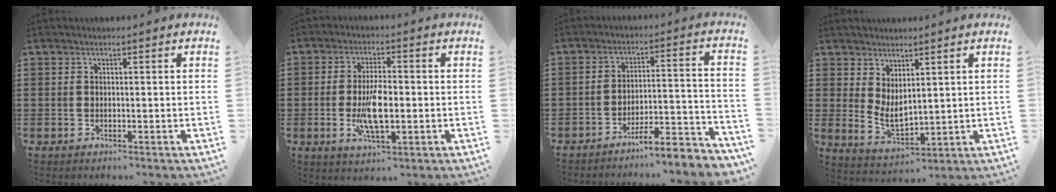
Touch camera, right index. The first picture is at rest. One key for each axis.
{"total": 7.9, "fx": -1.2, "fy": 3.0, "fz": 7.2, "tx": -0.157, "ty": -0.009, "tz": -0.027}
{"total": 6.2, "fx": -5.6, "fy": 0.1, "fz": 2.6, "tx": -0.039, "ty": -0.003, "tz": -0.107}
{"total": 3.6, "fx": 1.7, "fy": 1.7, "fz": 2.6, "tx": -0.061, "ty": -0.008, "tz": 0.030}